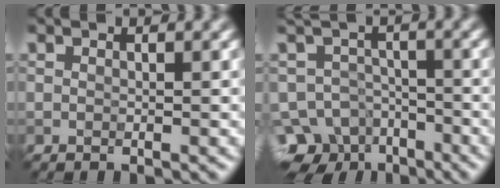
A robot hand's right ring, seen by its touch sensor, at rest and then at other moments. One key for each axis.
{"total": 8.3, "fx": -6.4, "fy": 4.7, "fz": 2.3, "tx": -0.016, "ty": -0.003, "tz": -0.101}